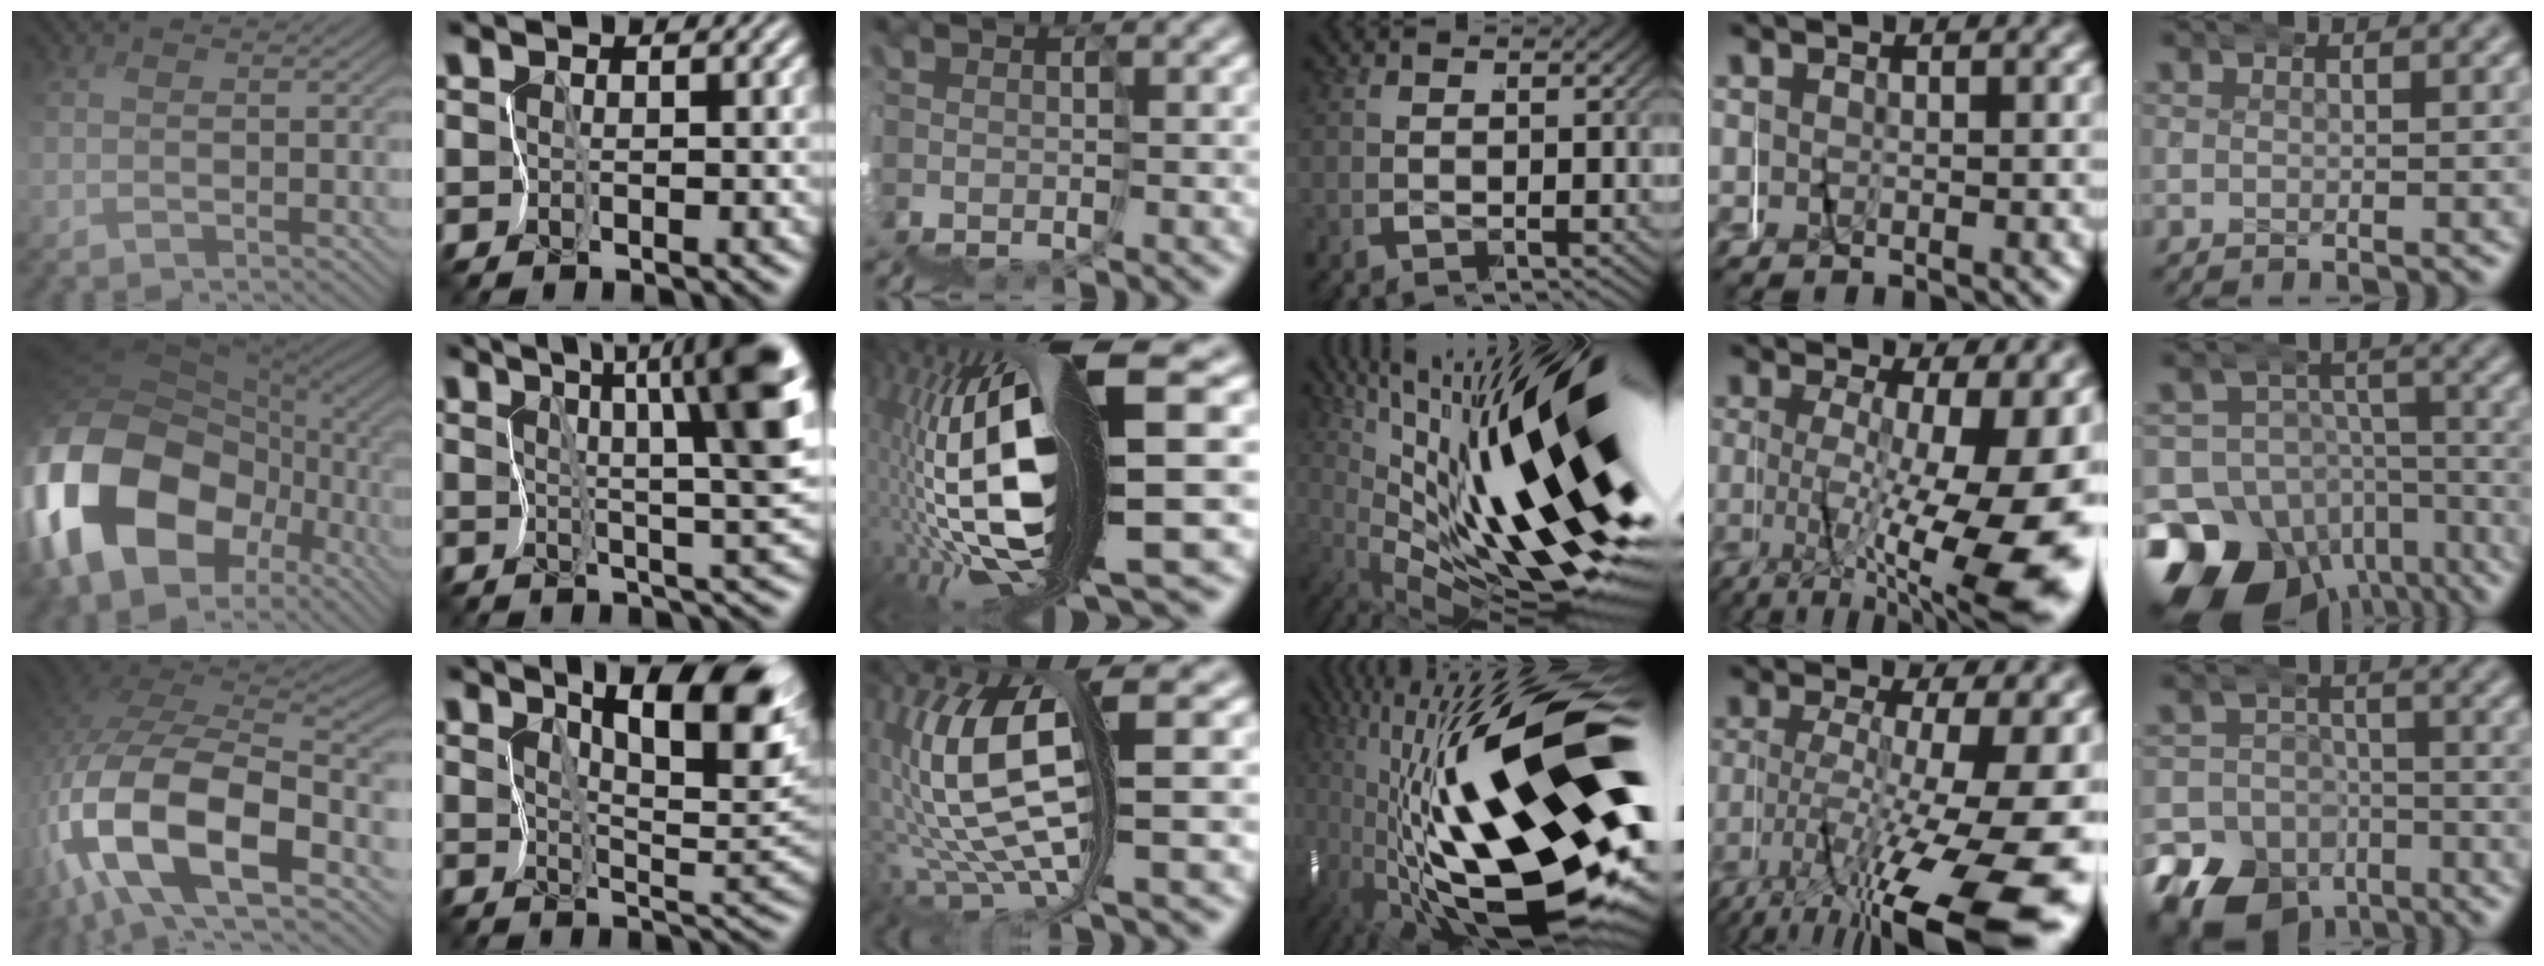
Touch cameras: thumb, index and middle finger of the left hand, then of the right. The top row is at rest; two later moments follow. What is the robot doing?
{"motion": "wrap", "object": "masking tape"}